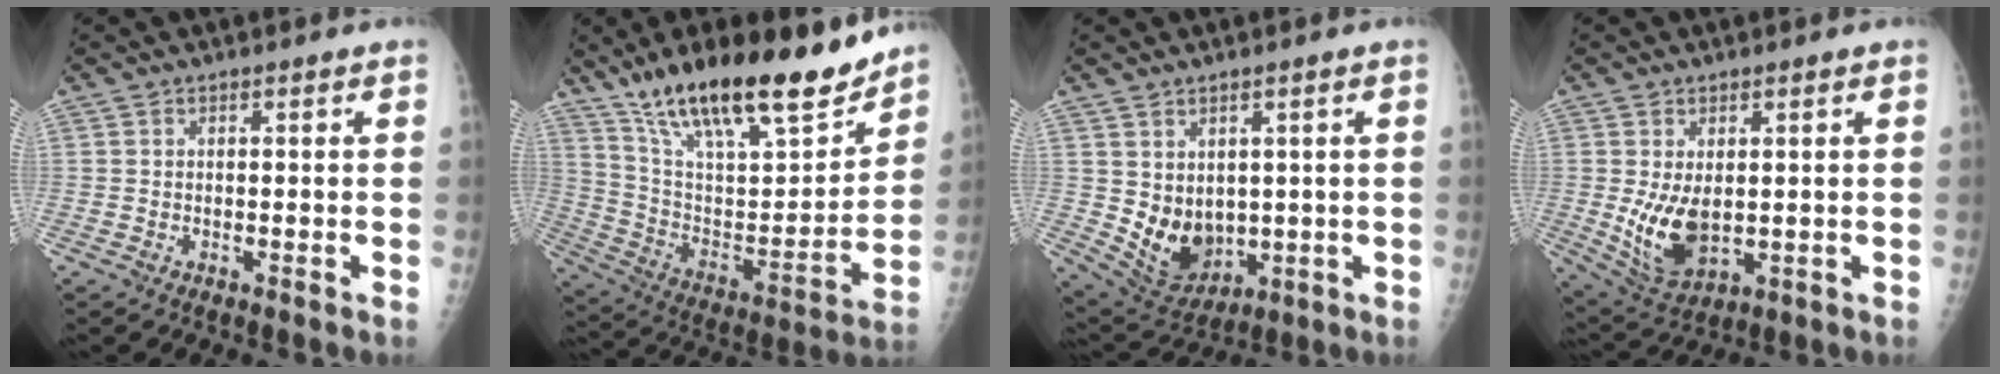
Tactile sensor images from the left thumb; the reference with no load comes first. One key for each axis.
{"total": 27.0, "fx": 19.8, "fy": 7.7, "fz": 16.7, "tx": -0.243, "ty": -0.070, "tz": 0.334}
{"total": 8.9, "fx": 0.4, "fy": 6.9, "fz": 5.7, "tx": -0.071, "ty": -0.020, "tz": 0.039}
{"total": 9.0, "fx": -0.1, "fy": 5.3, "fz": 7.3, "tx": -0.124, "ty": -0.018, "tz": 0.017}